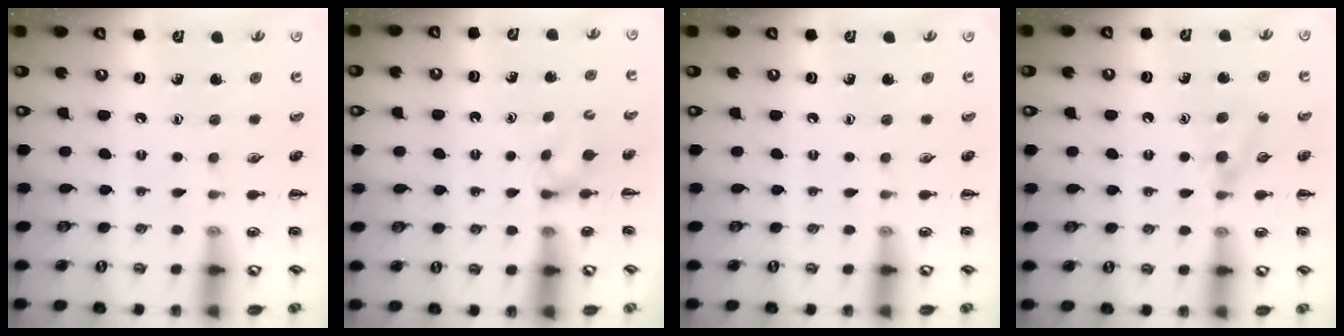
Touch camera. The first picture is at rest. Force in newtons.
{"total": 2.8, "press": 2.5, "slide": 1.3}
{"total": 0.0}
{"total": 5.9, "press": 5.6, "slide": 1.9}